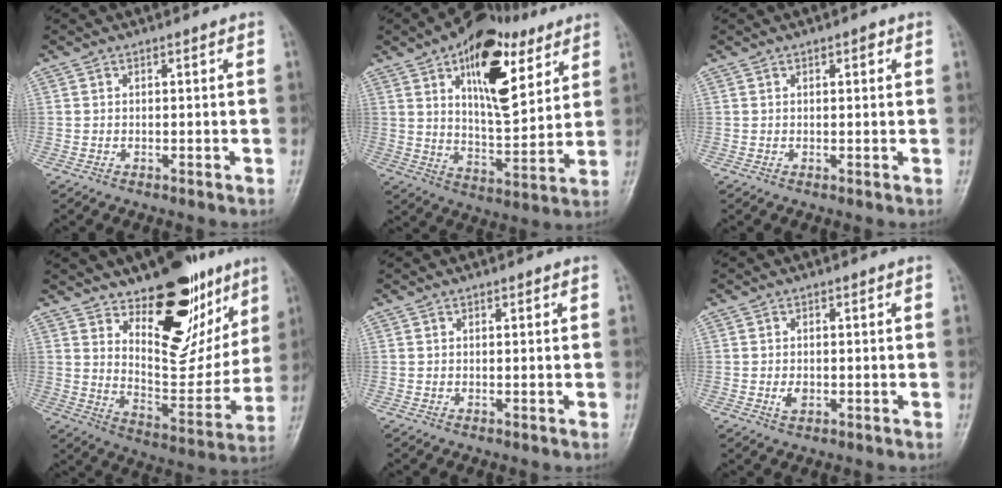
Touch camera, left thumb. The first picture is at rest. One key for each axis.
{"total": 18.8, "fx": 8.9, "fy": 9.0, "fz": 14.0, "tx": -0.169, "ty": -0.032, "tz": 0.141}
{"total": 1.6, "fx": 0.7, "fy": 0.8, "fz": 1.2, "tx": -0.012, "ty": 0.001, "tz": 0.009}
{"total": 21.4, "fx": 12.4, "fy": 10.4, "fz": 14.0, "tx": -0.139, "ty": -0.083, "tz": 0.197}
{"total": 0.5, "fx": 0.2, "fy": 0.3, "fz": 0.3, "tx": -0.003, "ty": 0.000, "tz": 0.003}
{"total": 2.1, "fx": -0.5, "fy": 1.4, "fz": 1.4, "tx": -0.022, "ty": -0.001, "tz": -0.007}